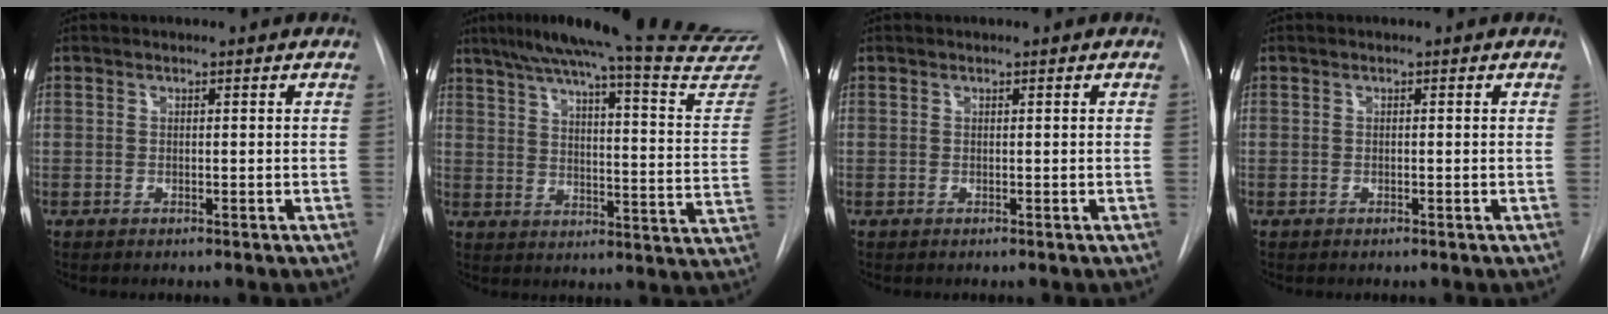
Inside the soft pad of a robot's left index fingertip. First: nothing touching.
{"total": 28.5, "force": [25.6, 0.8, 12.4], "torque": [-0.182, -0.090, 0.314]}
{"total": 0.0}
{"total": 0.0}